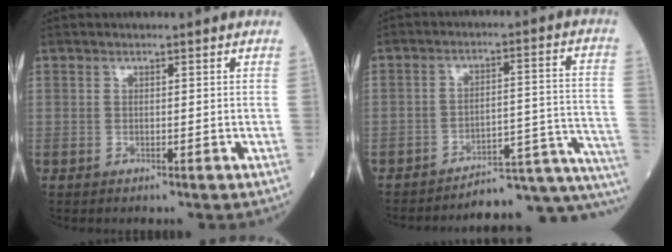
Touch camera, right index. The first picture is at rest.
{"total": 15.1, "force": [-14.5, 0.8, 4.3], "torque": [-0.002, 0.053, -0.188]}